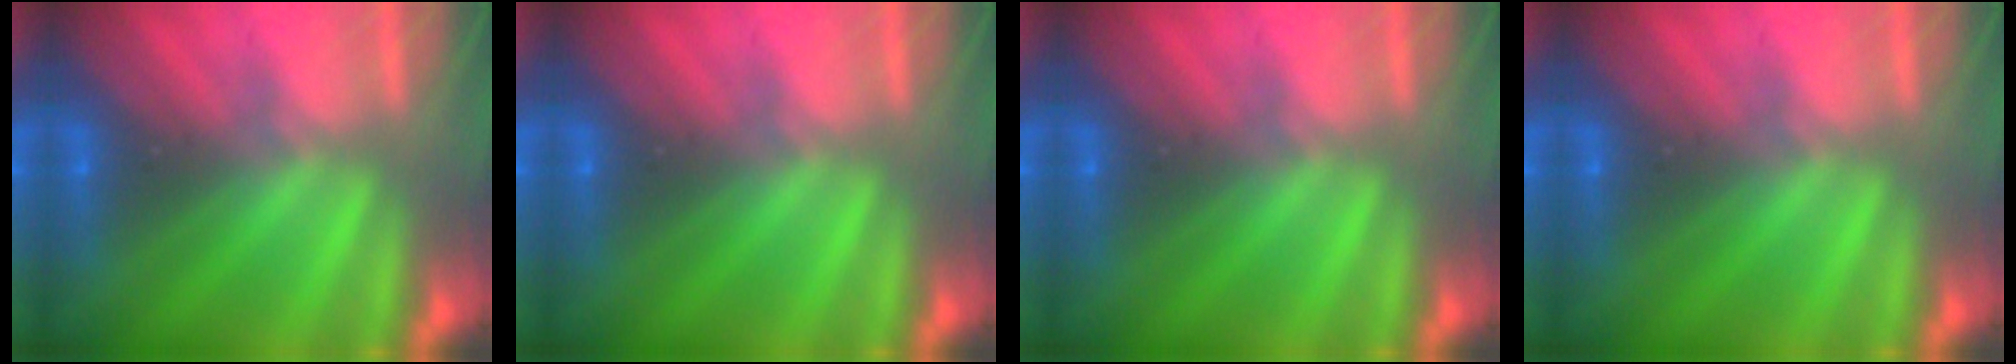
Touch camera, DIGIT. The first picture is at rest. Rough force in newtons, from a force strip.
{"total": 0.0}
{"total": 0.0}
{"total": 0.0}